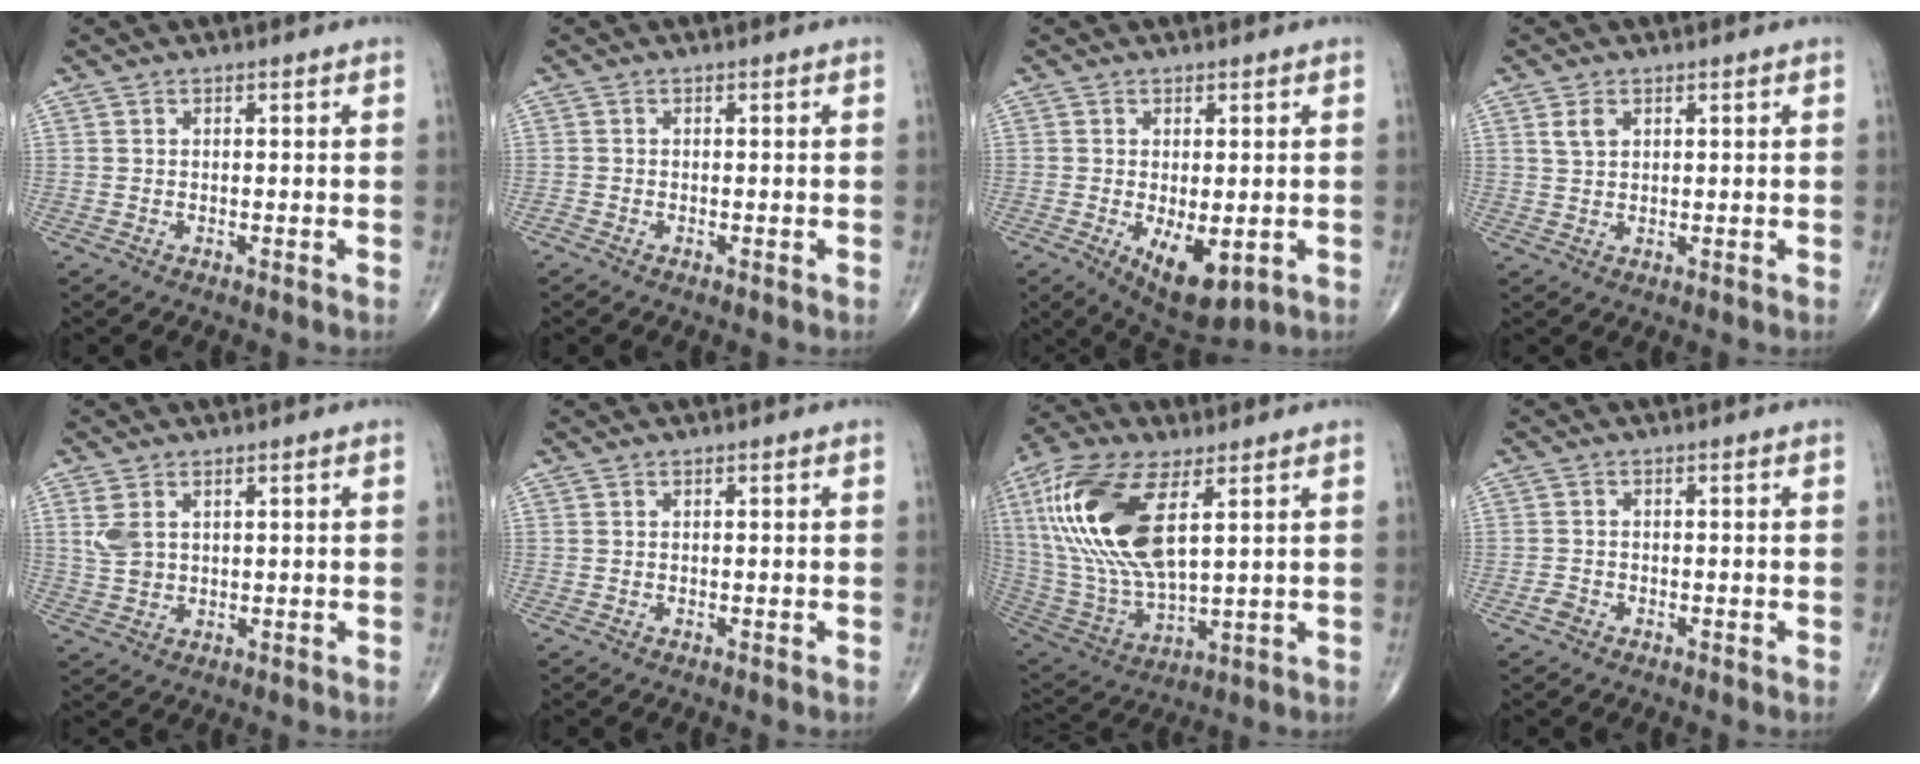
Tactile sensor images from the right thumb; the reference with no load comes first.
{"total": 0.6, "force": [-0.4, 0.3, 0.3], "torque": [-0.008, -0.001, -0.010]}
{"total": 8.7, "force": [-2.3, 4.0, 7.4], "torque": [-0.104, -0.015, -0.019]}
{"total": 2.7, "force": [1.2, 1.7, 1.6], "torque": [-0.028, 0.000, 0.027]}
{"total": 4.3, "force": [1.6, 2.7, 2.8], "torque": [-0.058, -0.001, 0.042]}
{"total": 0.0}
{"total": 22.6, "force": [6.8, 10.0, 19.0], "torque": [-0.415, -0.019, 0.132]}
{"total": 1.4, "force": [-0.9, 0.9, 0.4], "torque": [-0.007, 0.004, -0.020]}